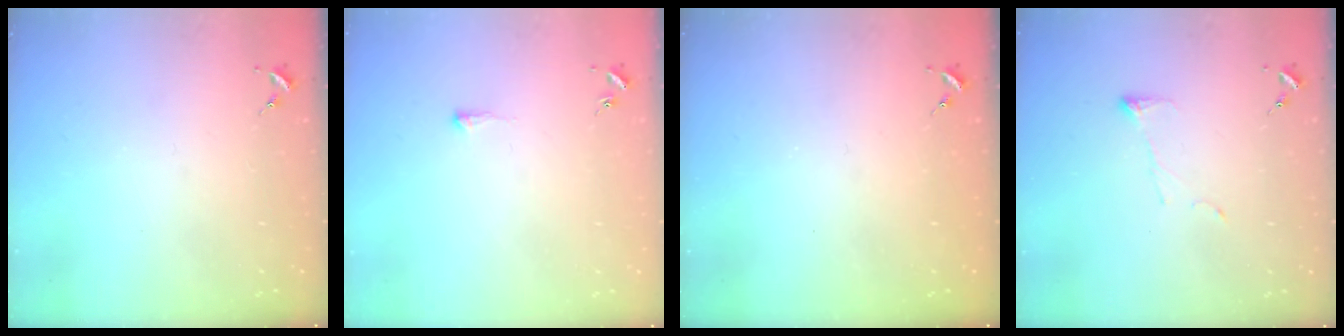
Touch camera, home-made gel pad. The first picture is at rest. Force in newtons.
{"total": 2.9, "press": 2.8, "slide": 0.5}
{"total": 0.7, "press": 0.7, "slide": 0.1}
{"total": 5.8, "press": 5.8, "slide": 0.7}